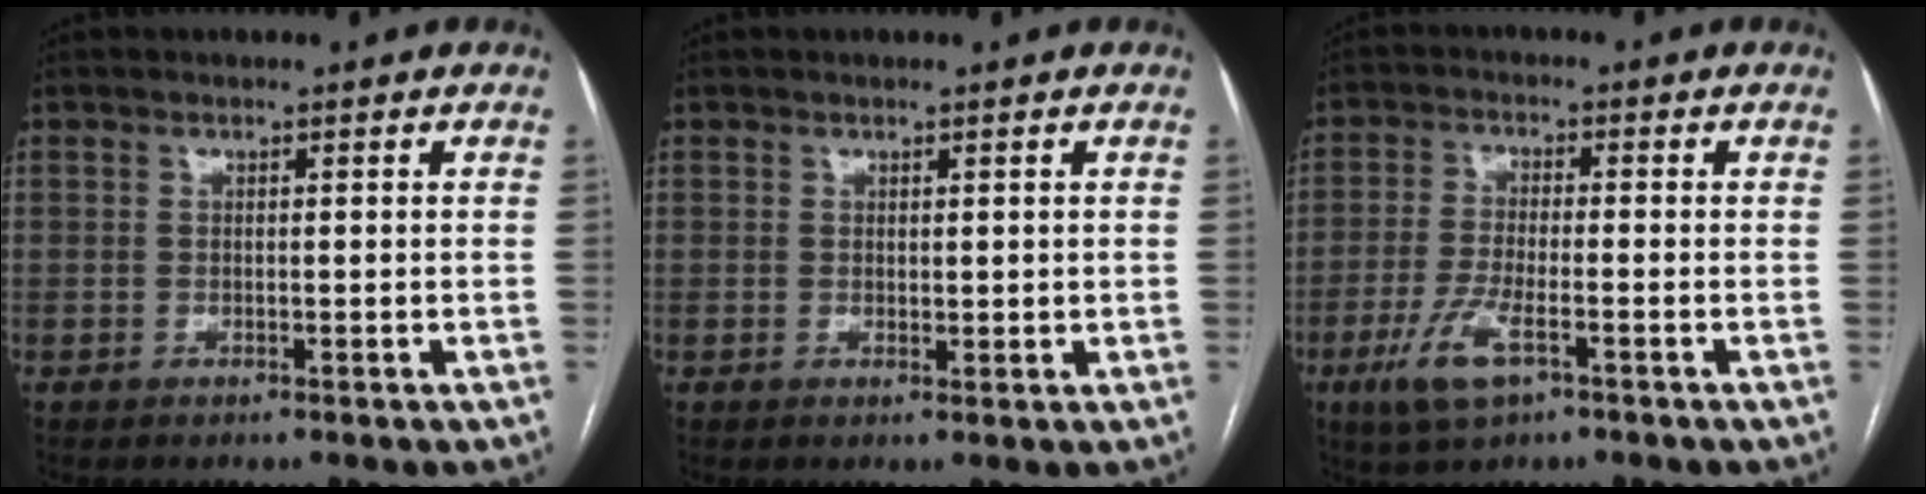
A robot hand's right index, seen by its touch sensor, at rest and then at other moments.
{"total": 1.4, "force": [0.7, 1.0, 0.8], "torque": [-0.008, -0.008, 0.014]}
{"total": 7.0, "force": [-3.5, 1.8, 5.8], "torque": [-0.125, -0.012, -0.063]}